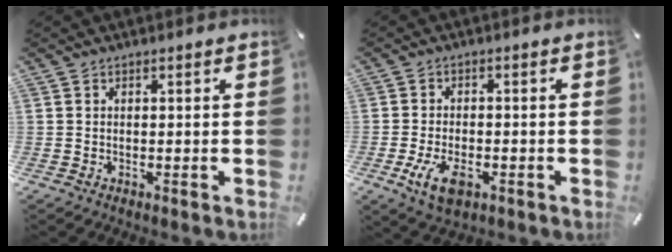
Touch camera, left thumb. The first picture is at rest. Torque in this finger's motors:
{"motor_torque": [0.00, 0.13, 0.14, 0.04, 0.04]}